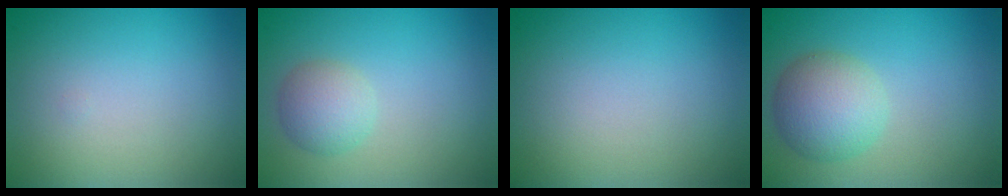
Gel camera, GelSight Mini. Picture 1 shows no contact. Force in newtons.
{"total": 2.3, "press": 2.3, "slide": 0.0}
{"total": 0.0}
{"total": 4.0, "press": 4.0, "slide": 0.2}